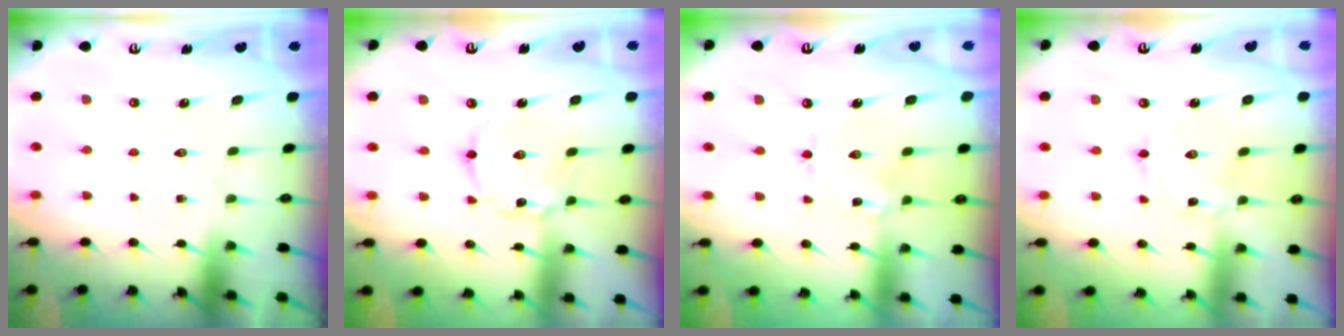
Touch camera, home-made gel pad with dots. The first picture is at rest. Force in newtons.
{"total": 2.2, "press": 2.2, "slide": 0.3}
{"total": 0.5, "press": 0.5, "slide": 0.1}
{"total": 0.8, "press": 0.8, "slide": 0.1}